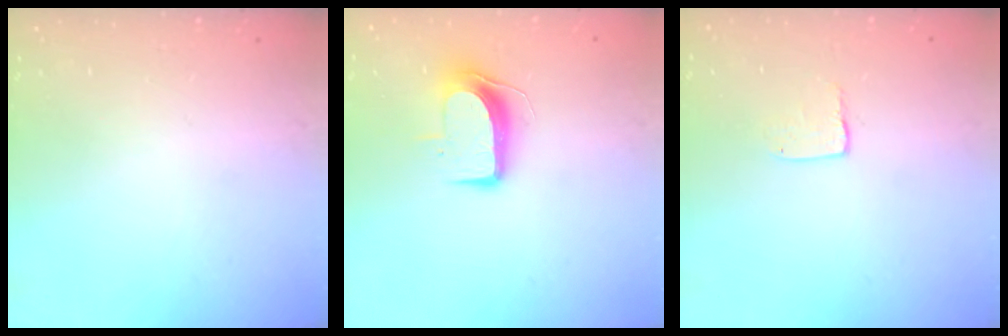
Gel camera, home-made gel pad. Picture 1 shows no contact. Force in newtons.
{"total": 9.0, "press": 9.0, "slide": 0.8}
{"total": 3.2, "press": 3.2, "slide": 0.2}